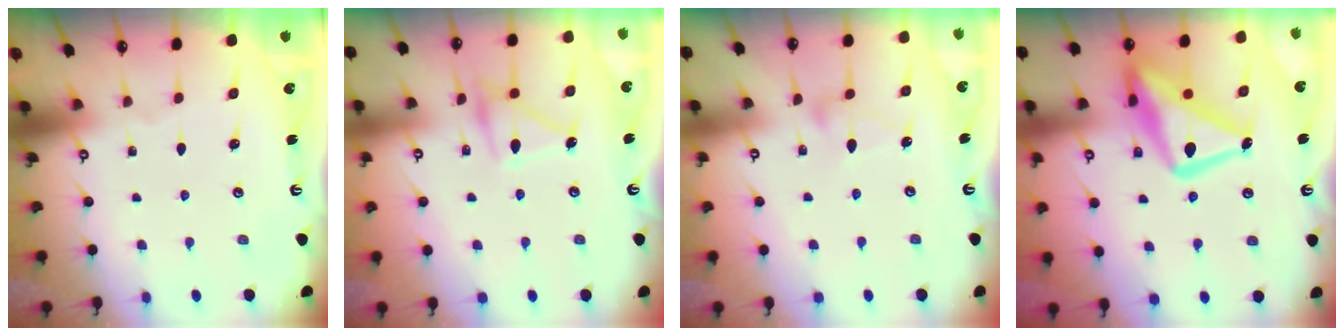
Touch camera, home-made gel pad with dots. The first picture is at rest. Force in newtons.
{"total": 13.6, "press": 13.6, "slide": 0.9}
{"total": 6.0, "press": 6.0, "slide": 0.3}
{"total": 18.6, "press": 18.6, "slide": 1.6}